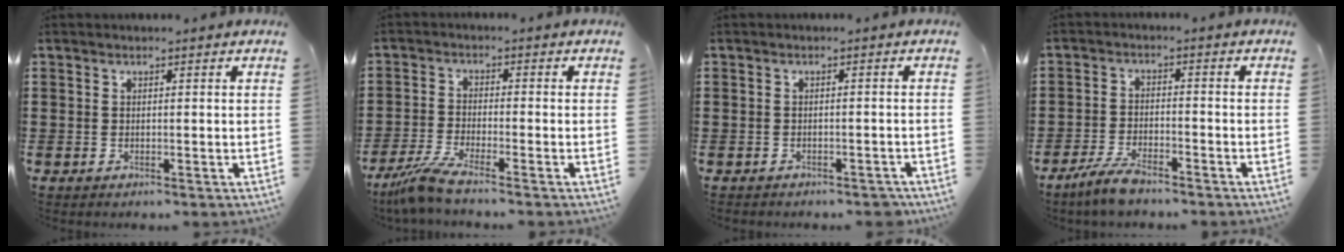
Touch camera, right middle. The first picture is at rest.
{"total": 5.4, "force": [-4.5, 0.2, 3.0], "torque": [-0.085, -0.020, -0.091]}
{"total": 1.6, "force": [-1.5, 0.5, 0.0], "torque": [-0.006, 0.002, -0.033]}
{"total": 4.7, "force": [-3.9, 1.0, 2.4], "torque": [-0.067, -0.005, -0.082]}